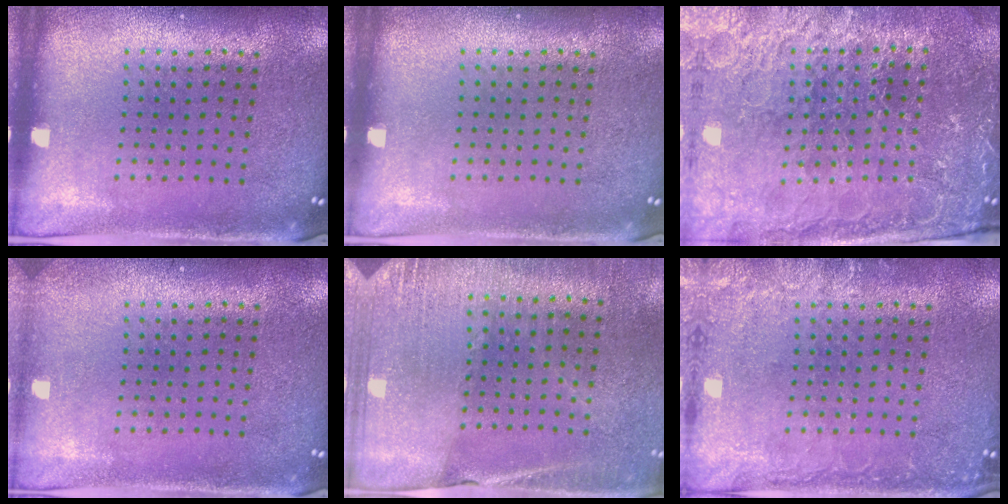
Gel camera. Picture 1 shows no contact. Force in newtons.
{"total": 0.0}
{"total": 4.0, "press": 3.9, "slide": 0.9}
{"total": 1.0, "press": 1.0, "slide": 0.1}
{"total": 2.7, "press": 2.6, "slide": 0.7}
{"total": 2.6, "press": 2.6, "slide": 0.3}